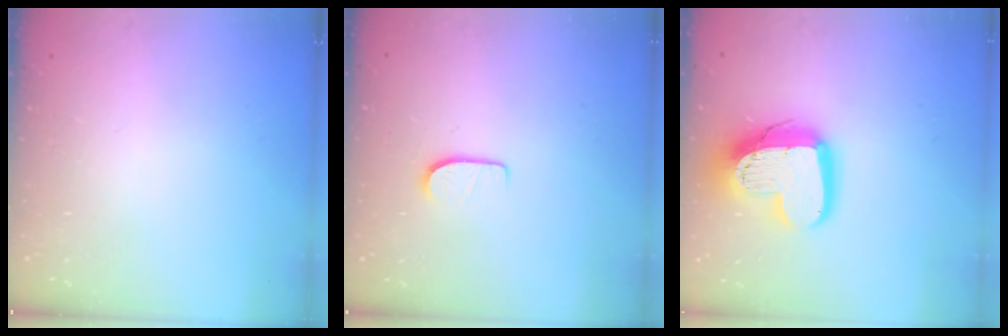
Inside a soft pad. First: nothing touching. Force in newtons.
{"total": 6.3, "press": 6.3, "slide": 0.7}
{"total": 16.5, "press": 16.5, "slide": 1.4}